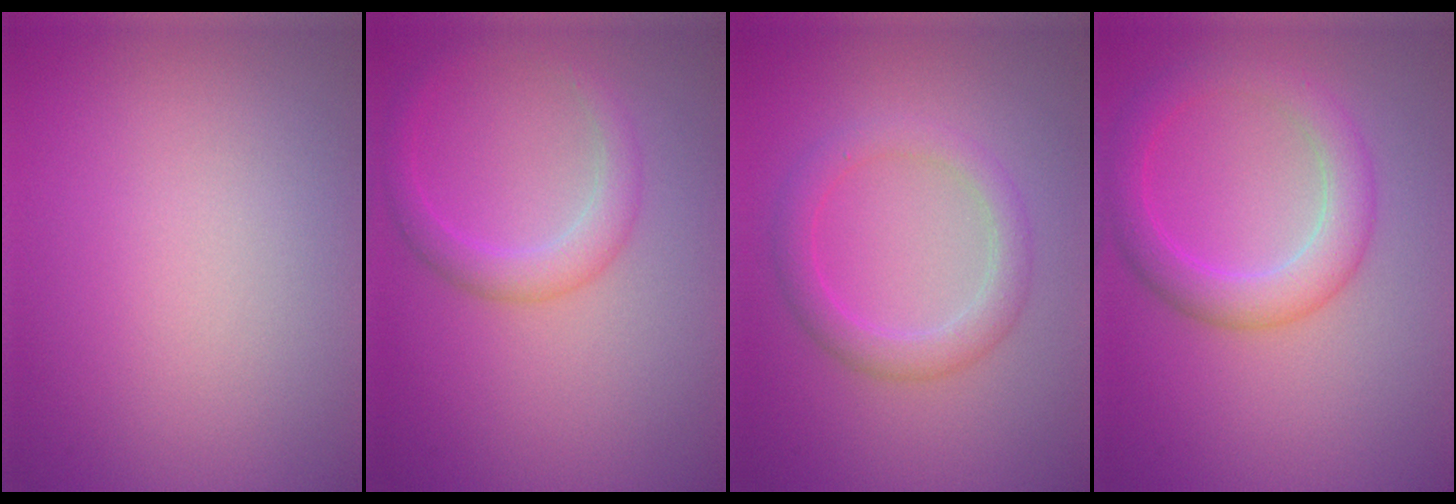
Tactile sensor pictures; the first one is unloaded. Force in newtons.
{"total": 2.6, "press": 2.6, "slide": 0.1}
{"total": 3.0, "press": 3.0, "slide": 0.1}
{"total": 4.2, "press": 4.2, "slide": 0.2}